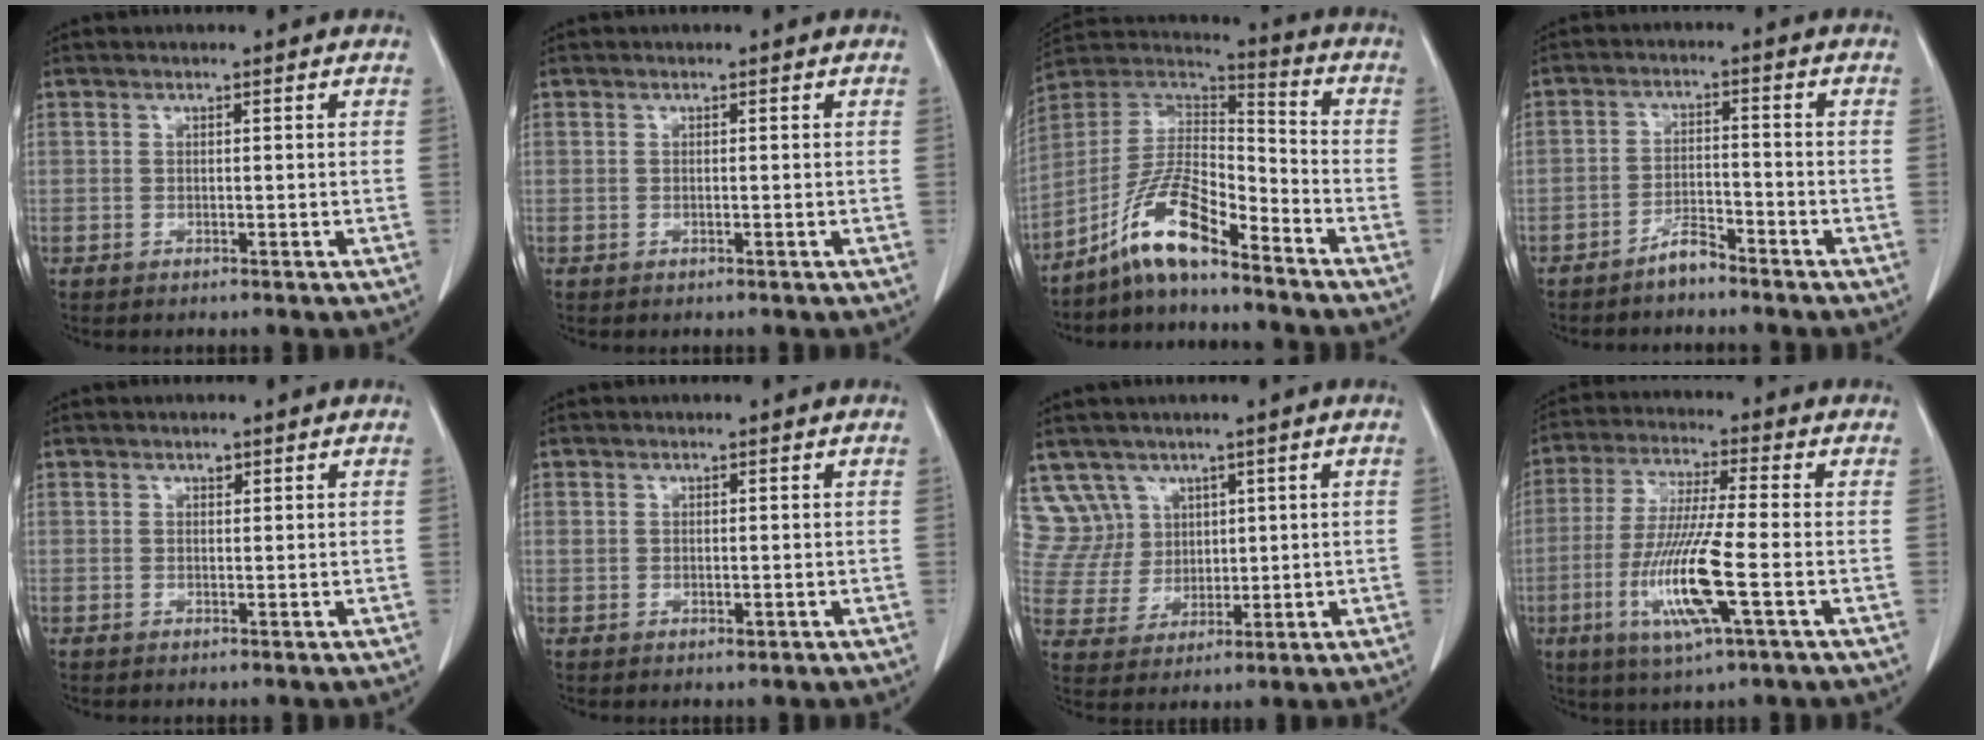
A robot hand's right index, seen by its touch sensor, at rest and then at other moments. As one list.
[{"total": 0.0}, {"total": 11.7, "force": [-8.4, 2.1, 7.9], "torque": [-0.163, 0.021, -0.158]}, {"total": 3.5, "force": [-3.1, 0.9, 1.5], "torque": [-0.025, 0.000, -0.057]}, {"total": 0.7, "force": [0.4, 0.4, 0.3], "torque": [-0.005, -0.002, 0.005]}, {"total": 1.3, "force": [0.1, 0.9, 0.9], "torque": [-0.019, 0.001, 0.005]}, {"total": 8.4, "force": [5.0, 6.7, -0.3], "torque": [0.001, 0.026, 0.113]}, {"total": 12.6, "force": [-3.7, 0.4, 12.1], "torque": [-0.249, -0.018, -0.073]}]